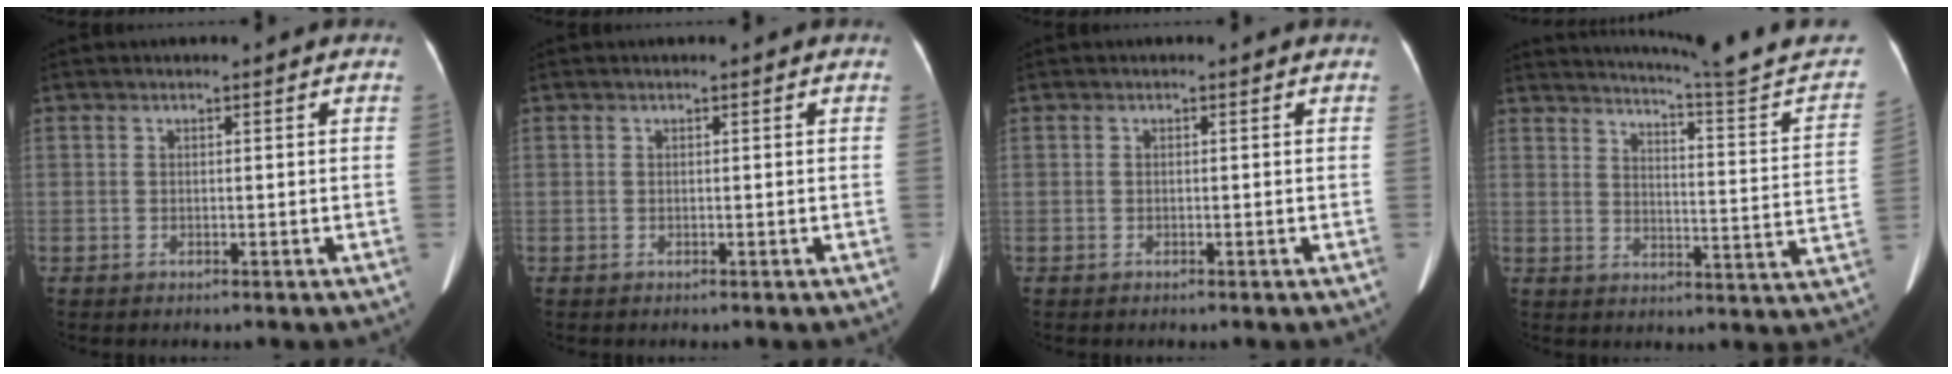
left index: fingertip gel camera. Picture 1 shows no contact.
{"total": 0.0}
{"total": 0.0}
{"total": 19.5, "force": [18.0, -1.6, 7.3], "torque": [-0.112, -0.077, 0.221]}